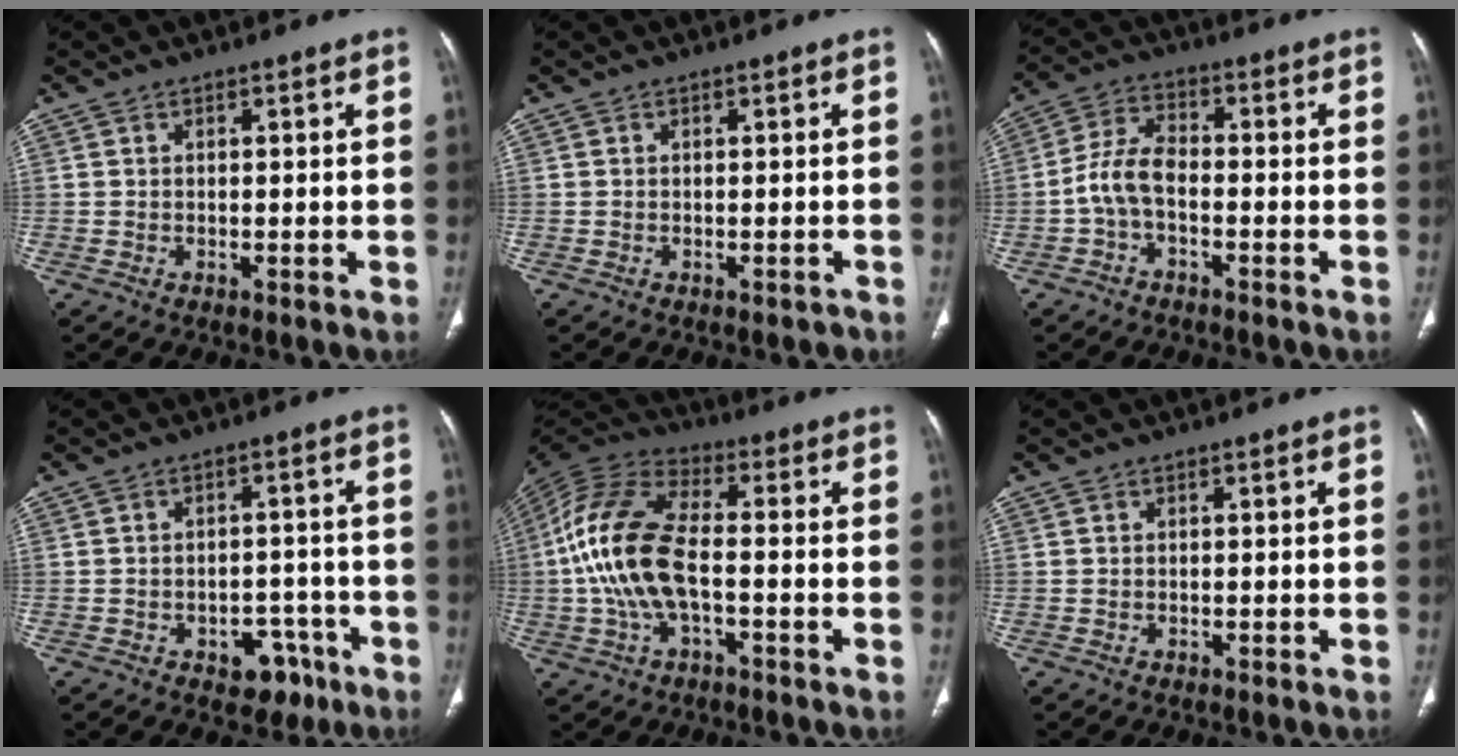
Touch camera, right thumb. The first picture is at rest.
{"total": 1.0, "force": [-0.8, 0.6, 0.1], "torque": [-0.002, 0.006, -0.012]}
{"total": 6.5, "force": [-2.0, 3.4, 5.2], "torque": [-0.108, 0.027, -0.048]}
{"total": 6.3, "force": [-3.4, 4.4, 3.0], "torque": [-0.011, 0.032, -0.041]}
{"total": 15.4, "force": [-1.8, 7.4, 13.4], "torque": [-0.287, 0.032, -0.039]}
{"total": 0.0}